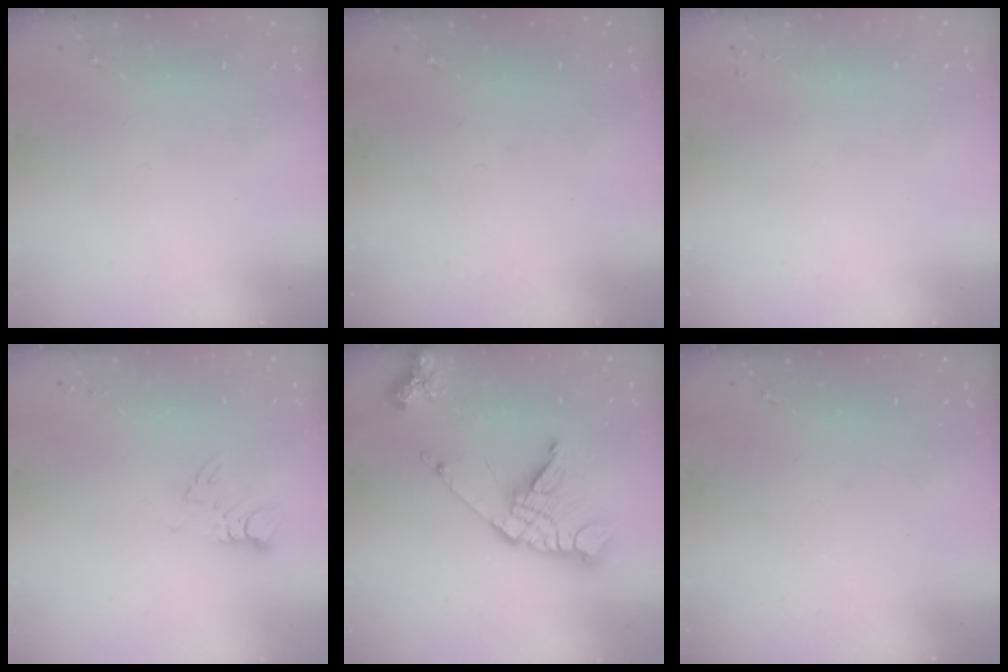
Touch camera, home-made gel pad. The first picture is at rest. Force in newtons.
{"total": 0.0}
{"total": 2.0, "press": 2.0, "slide": 0.3}
{"total": 3.8, "press": 3.8, "slide": 0.3}
{"total": 16.4, "press": 16.3, "slide": 1.9}
{"total": 0.0}